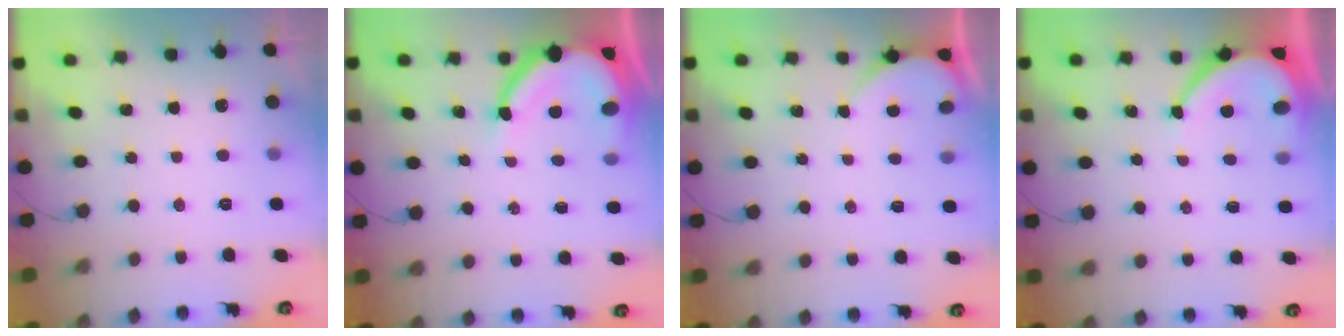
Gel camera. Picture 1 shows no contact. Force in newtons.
{"total": 10.1, "press": 10.0, "slide": 1.0}
{"total": 1.3, "press": 1.3, "slide": 0.1}
{"total": 5.8, "press": 5.7, "slide": 0.8}